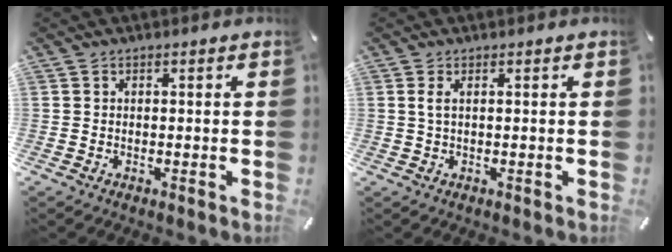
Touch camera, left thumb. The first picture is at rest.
{"total": 1.9, "force": [0.4, 0.4, 1.8], "torque": [-0.037, 0.002, 0.007]}